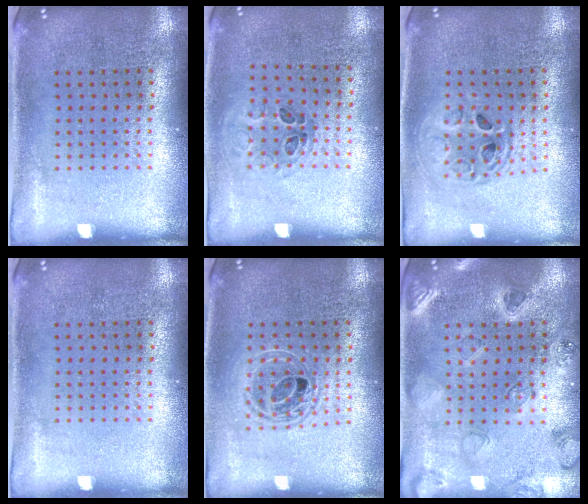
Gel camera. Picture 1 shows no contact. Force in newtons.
{"total": 1.1, "press": 0.7, "slide": 0.8}
{"total": 1.4, "press": 1.2, "slide": 0.6}
{"total": 0.0}
{"total": 1.7, "press": 1.4, "slide": 0.9}
{"total": 0.7, "press": 0.7, "slide": 0.3}